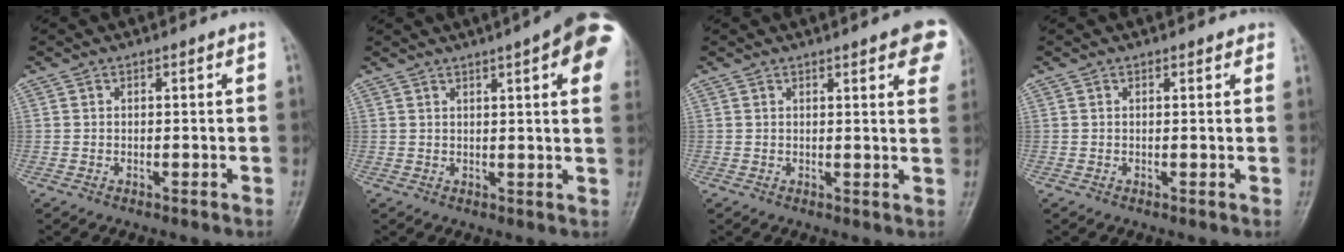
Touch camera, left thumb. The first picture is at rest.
{"total": 15.1, "force": [6.9, 3.3, 13.0], "torque": [-0.159, -0.005, 0.075]}
{"total": 9.5, "force": [5.4, 2.3, 7.5], "torque": [-0.066, -0.011, 0.054]}
{"total": 1.0, "force": [0.8, 0.5, 0.3], "torque": [0.002, -0.002, 0.006]}